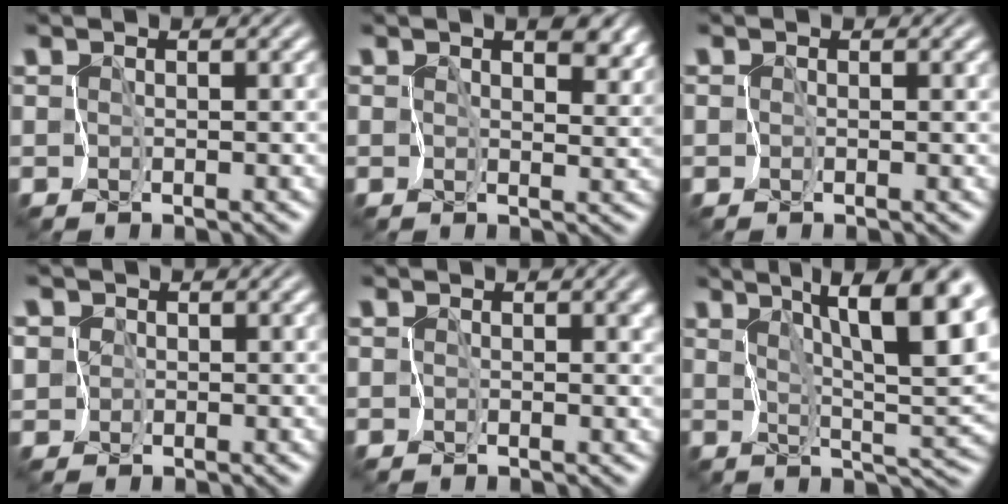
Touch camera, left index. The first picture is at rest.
{"total": 7.3, "force": [3.9, 3.9, 4.8], "torque": [-0.065, 0.007, 0.057]}
{"total": 0.0}
{"total": 2.0, "force": [0.0, 2.0, 0.1], "torque": [-0.006, 0.012, -0.005]}
{"total": 1.4, "force": [0.2, 0.9, 1.1], "torque": [-0.012, -0.004, 0.002]}
{"total": 11.4, "force": [5.2, 3.4, 9.6], "torque": [-0.134, 0.007, 0.075]}